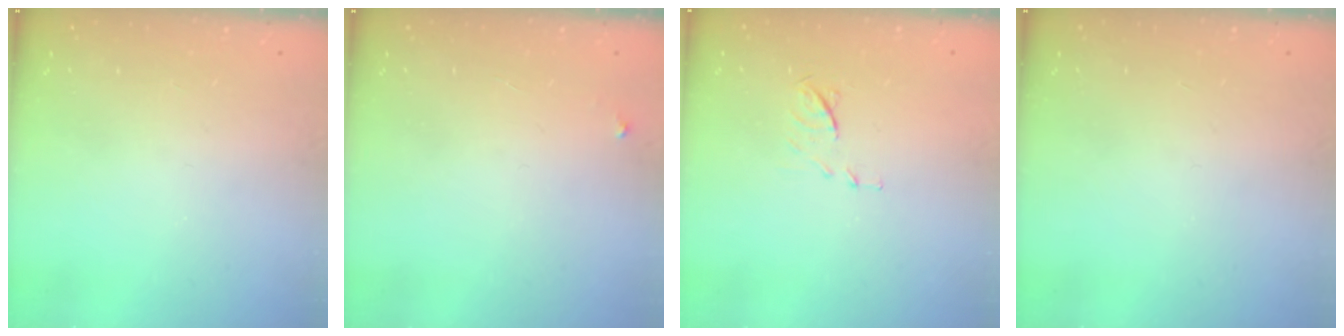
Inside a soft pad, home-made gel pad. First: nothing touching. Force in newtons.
{"total": 2.2, "press": 2.2, "slide": 0.1}
{"total": 6.9, "press": 6.9, "slide": 0.7}
{"total": 0.0}